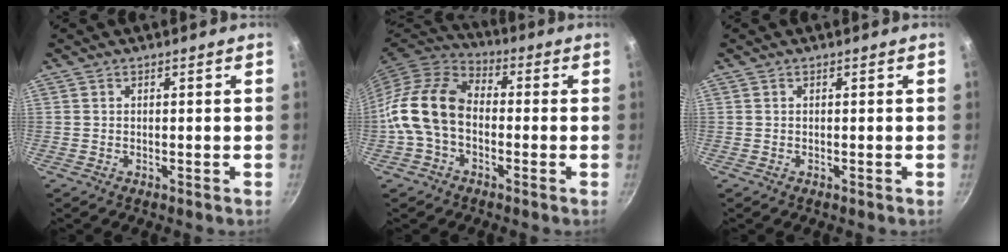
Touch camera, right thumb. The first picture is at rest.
{"total": 13.8, "force": [-1.8, 9.4, 9.9], "torque": [-0.175, 0.037, -0.054]}
{"total": 0.0}